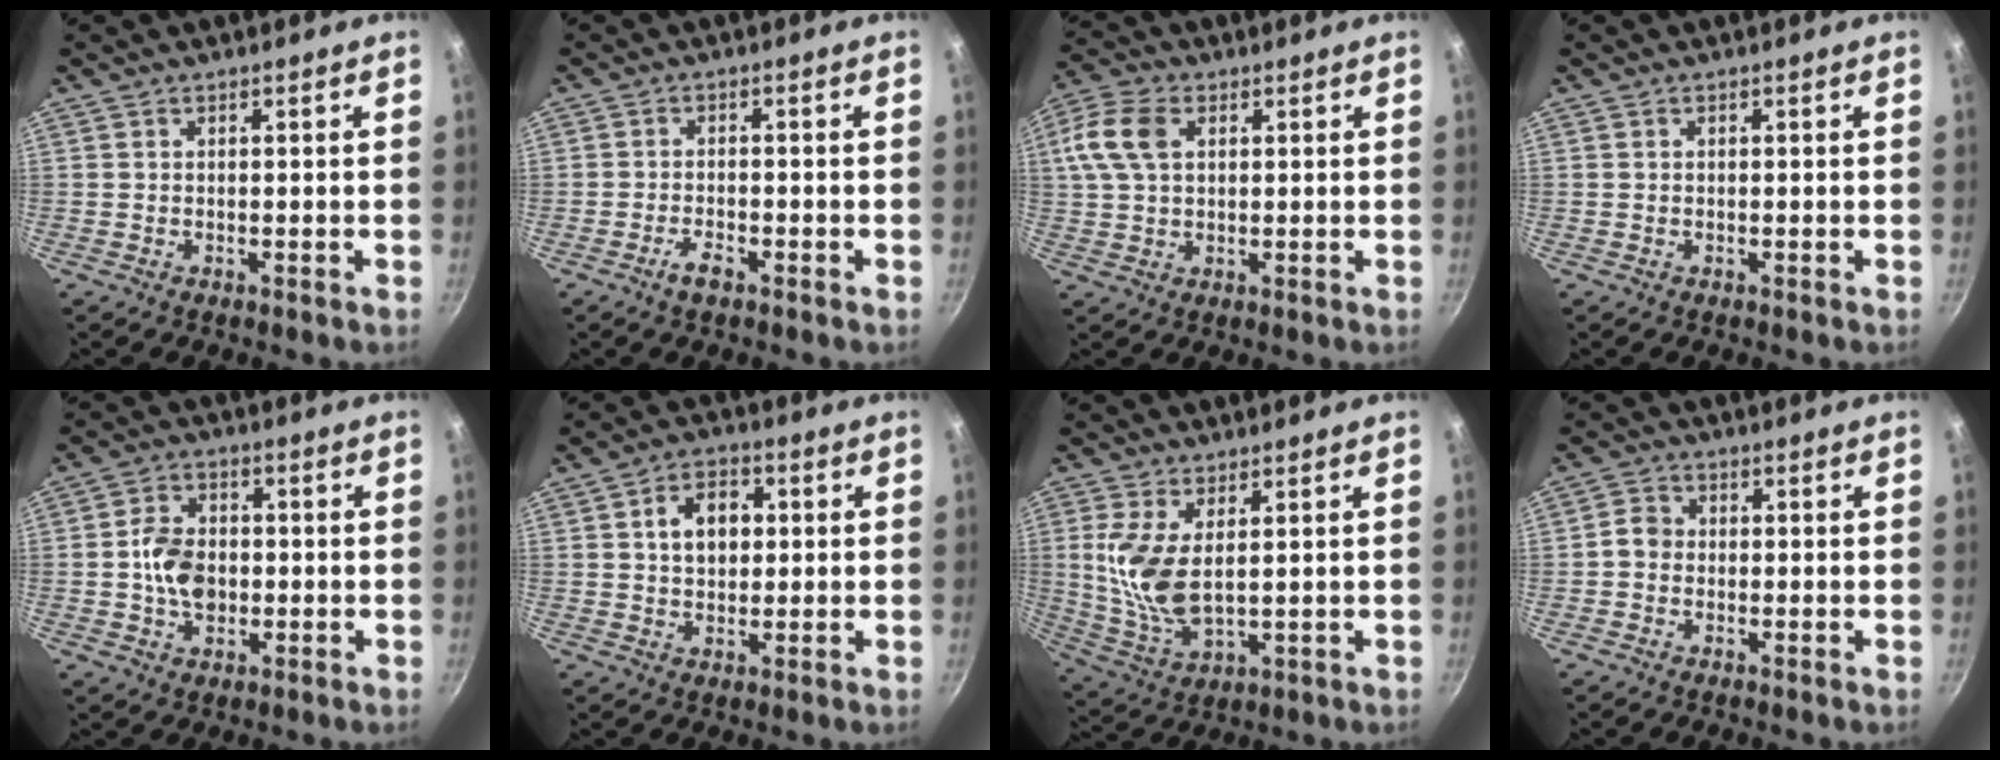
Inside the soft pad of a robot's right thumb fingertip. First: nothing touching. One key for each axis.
{"total": 2.9, "fx": -1.8, "fy": 1.0, "fz": 2.0, "tx": -0.036, "ty": 0.015, "tz": -0.035}
{"total": 10.0, "fx": 2.7, "fy": 6.6, "fz": 7.1, "tx": -0.144, "ty": 0.014, "tz": 0.042}
{"total": 0.0}
{"total": 8.1, "fx": -0.7, "fy": 6.0, "fz": 5.4, "tx": -0.078, "ty": 0.013, "tz": -0.017}
{"total": 7.8, "fx": 1.4, "fy": 5.5, "fz": 5.3, "tx": -0.060, "ty": 0.010, "tz": 0.019}
{"total": 10.4, "fx": 2.2, "fy": 5.1, "fz": 8.7, "tx": -0.177, "ty": -0.019, "tz": 0.054}
{"total": 3.1, "fx": -0.5, "fy": 2.7, "fz": 1.4, "tx": -0.018, "ty": 0.012, "tz": -0.019}